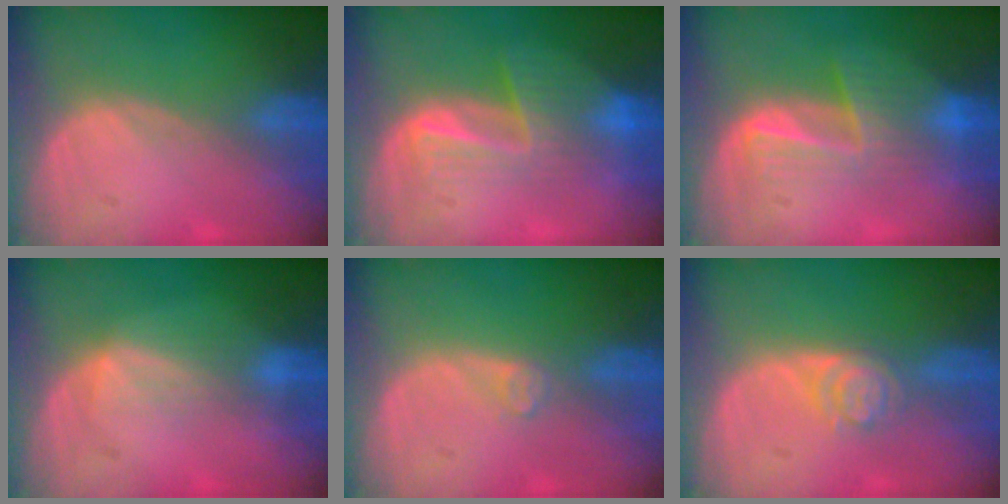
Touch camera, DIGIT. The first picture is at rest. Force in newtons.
{"total": 7.4, "press": 6.7, "slide": 3.1}
{"total": 6.9, "press": 6.5, "slide": 2.3}
{"total": 2.7, "press": 2.7, "slide": 0.4}
{"total": 1.2, "press": 1.2, "slide": 0.3}
{"total": 3.9, "press": 3.5, "slide": 1.8}